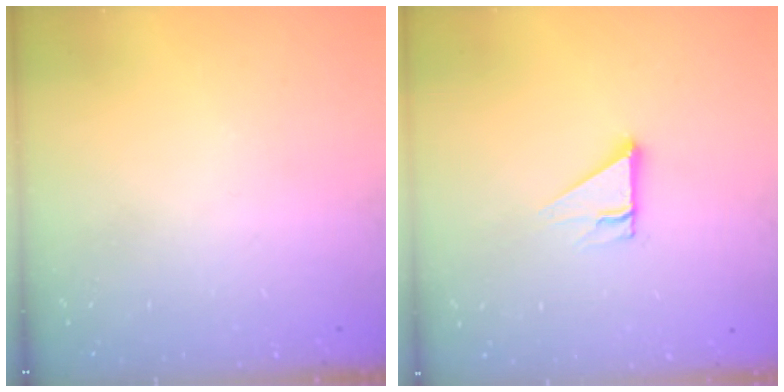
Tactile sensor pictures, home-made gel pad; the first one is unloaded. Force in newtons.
{"total": 3.7, "press": 3.7, "slide": 0.2}